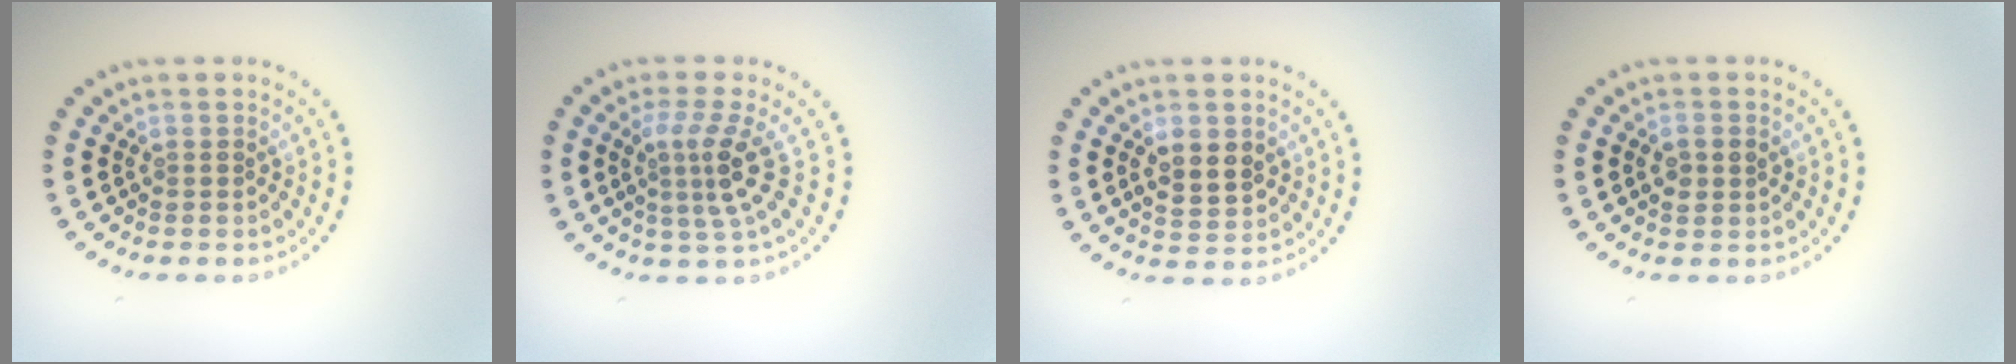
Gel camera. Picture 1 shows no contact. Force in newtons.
{"total": 3.5, "press": 2.4, "slide": 2.5}
{"total": 3.0, "press": 3.0, "slide": 0.1}
{"total": 1.5, "press": 1.4, "slide": 0.3}